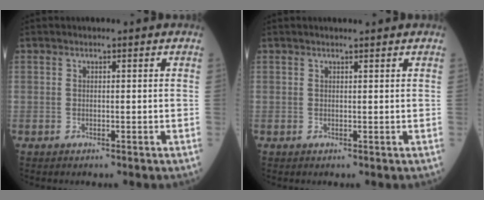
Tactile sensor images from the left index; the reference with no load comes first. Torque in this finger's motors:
{"motor_torque": [0.38, -0.39, -0.02, 0.00]}